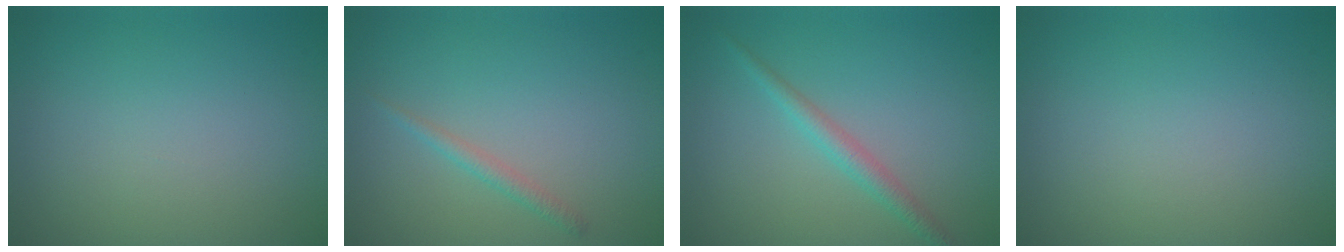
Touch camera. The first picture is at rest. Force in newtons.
{"total": 1.2, "press": 1.2, "slide": 0.0}
{"total": 2.0, "press": 2.0, "slide": 0.1}
{"total": 0.0}